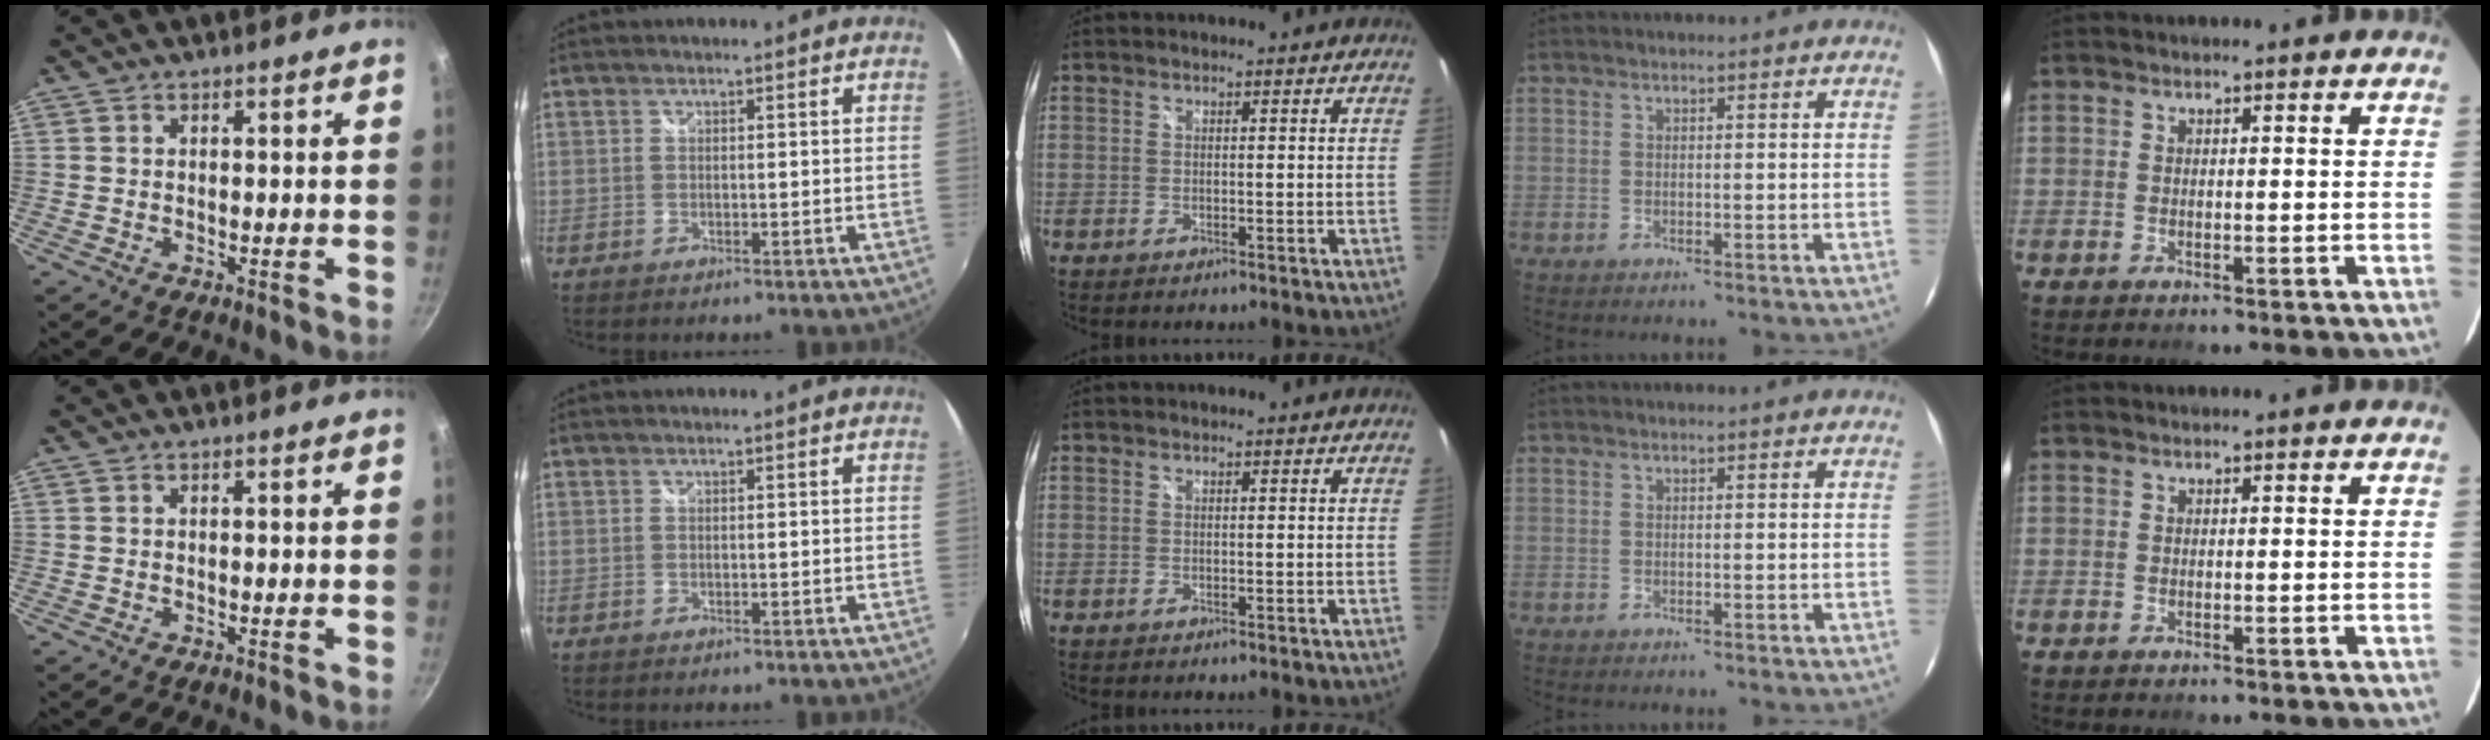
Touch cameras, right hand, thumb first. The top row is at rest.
{}